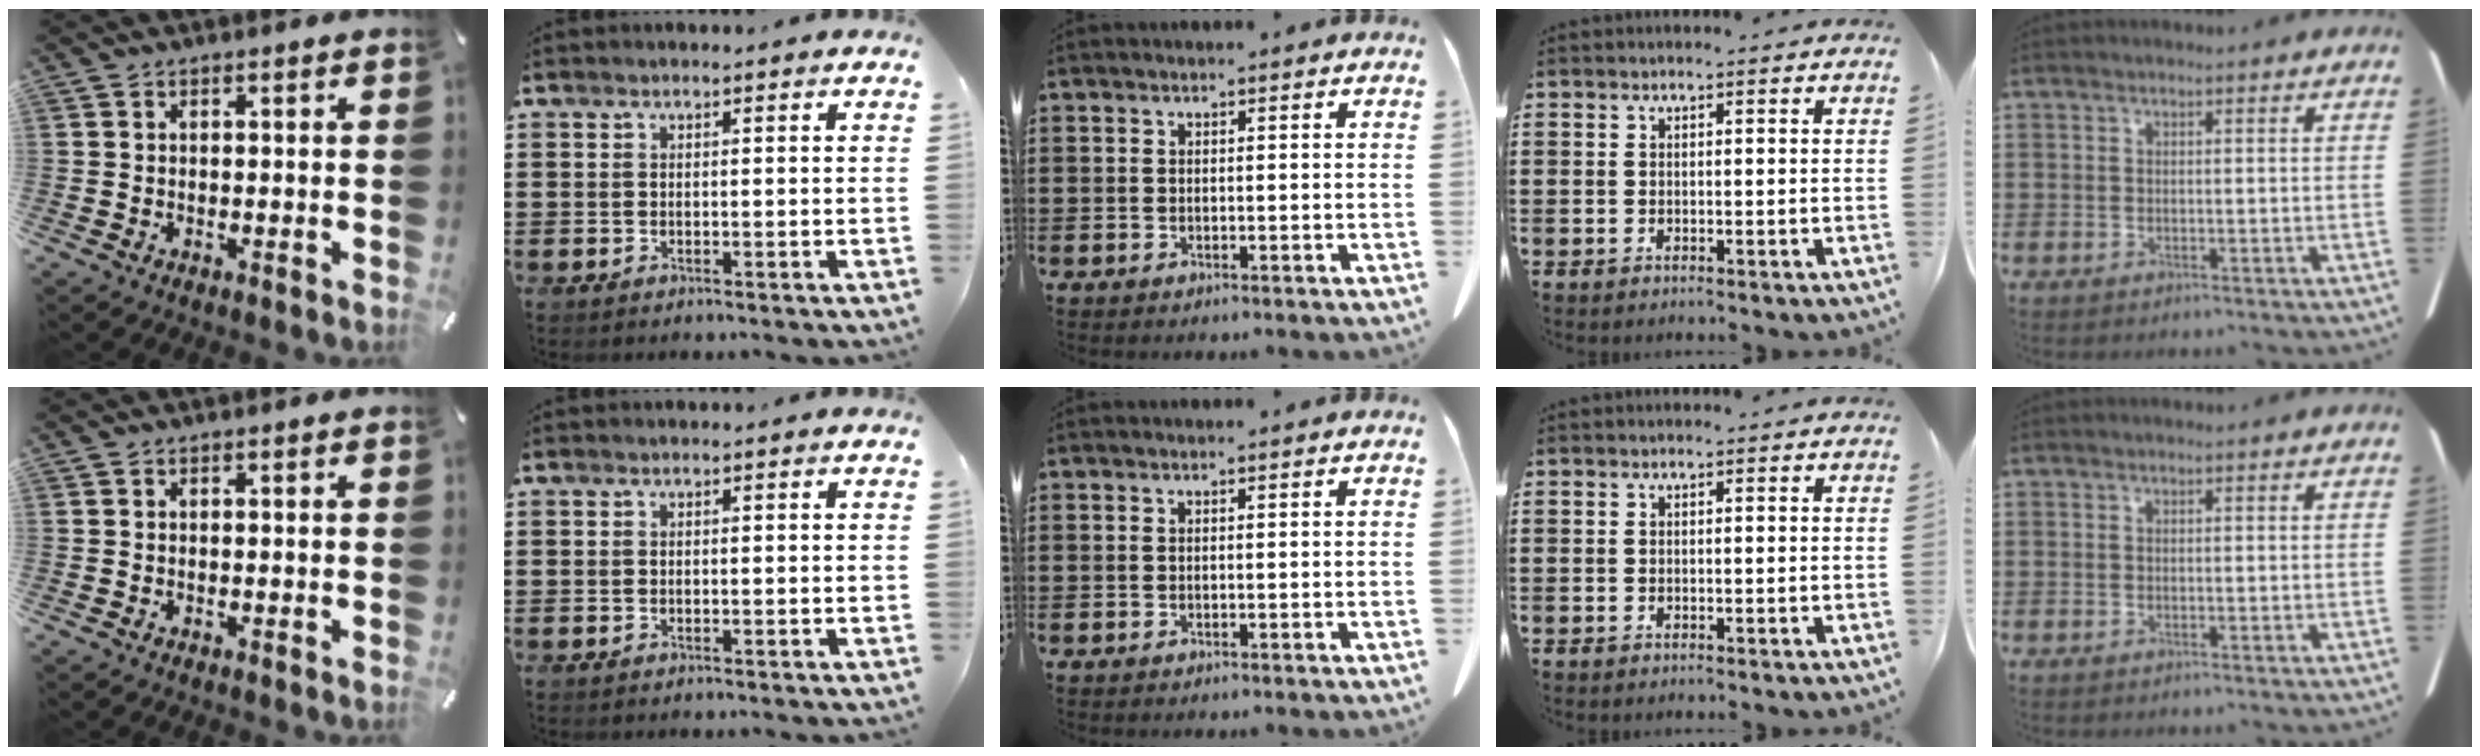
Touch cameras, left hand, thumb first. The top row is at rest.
{}